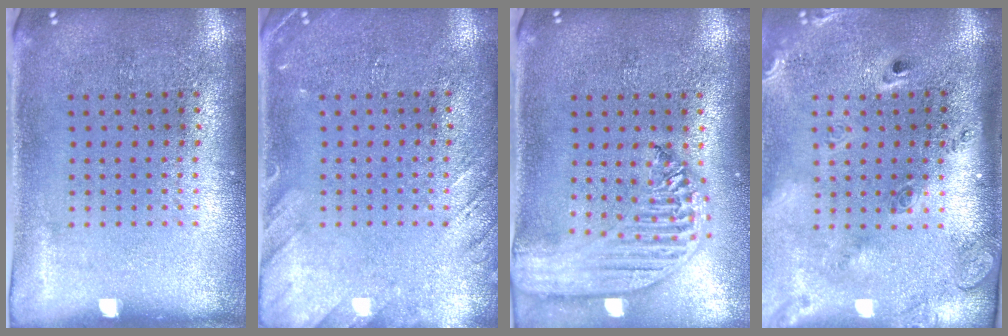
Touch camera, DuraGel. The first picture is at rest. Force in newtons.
{"total": 2.0, "press": 2.0, "slide": 0.2}
{"total": 2.6, "press": 2.1, "slide": 1.4}
{"total": 2.8, "press": 1.9, "slide": 2.0}